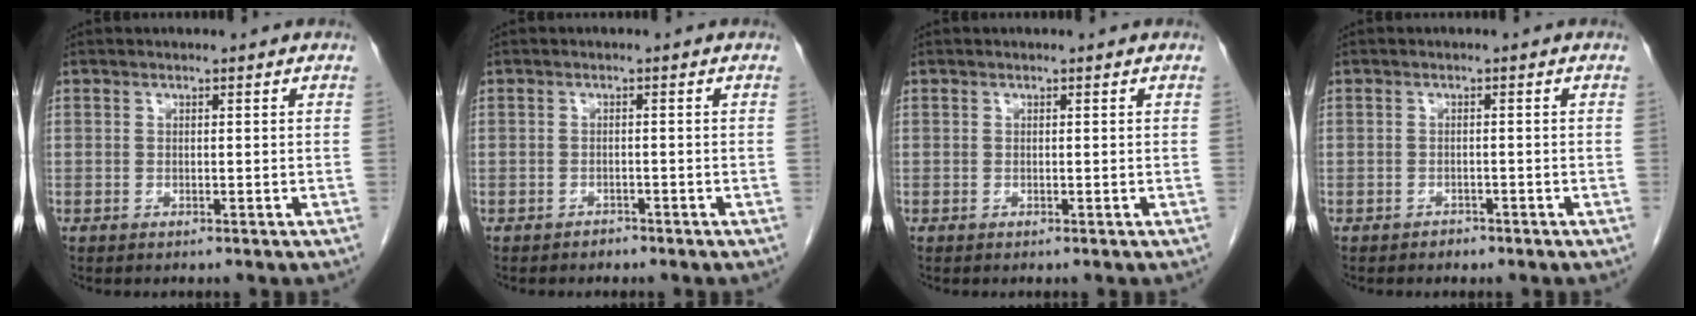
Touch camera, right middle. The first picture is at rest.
{"total": 1.0, "force": [-0.9, 0.5, 0.0], "torque": [-0.002, 0.002, -0.017]}
{"total": 0.0}
{"total": 1.1, "force": [-0.9, 0.6, 0.1], "torque": [-0.004, 0.002, -0.015]}